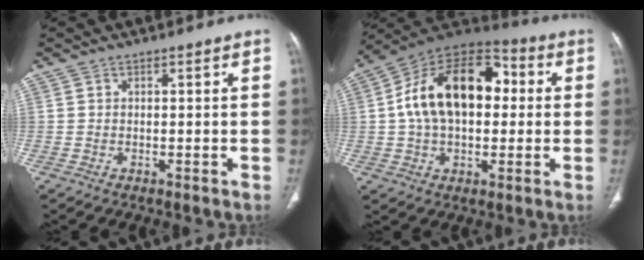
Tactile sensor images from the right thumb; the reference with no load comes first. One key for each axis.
{"total": 20.5, "fx": 2.3, "fy": 12.7, "fz": 16.0, "tx": -0.250, "ty": 0.035, "tz": 0.033}